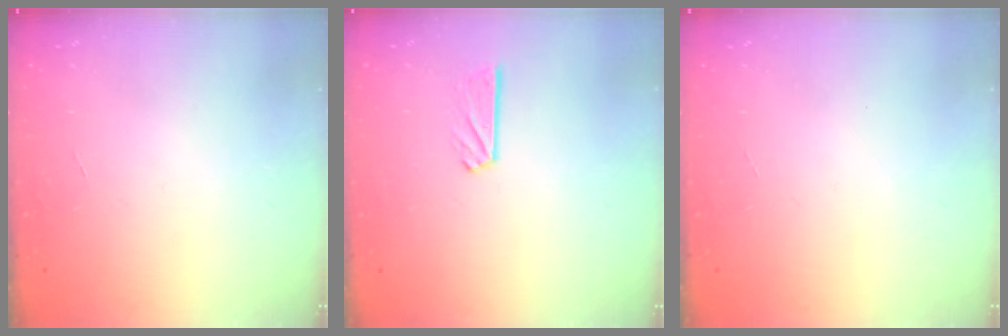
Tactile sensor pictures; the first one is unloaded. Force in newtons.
{"total": 4.2, "press": 4.1, "slide": 0.3}
{"total": 0.0}